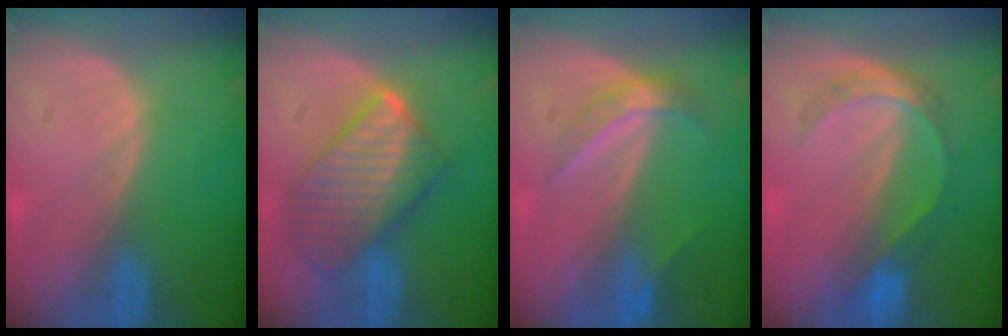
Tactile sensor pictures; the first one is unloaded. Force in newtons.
{"total": 9.6, "press": 9.6, "slide": 0.9}
{"total": 4.5, "press": 4.0, "slide": 2.1}
{"total": 5.3, "press": 5.0, "slide": 1.6}